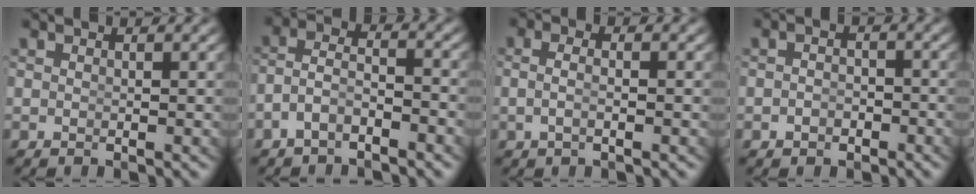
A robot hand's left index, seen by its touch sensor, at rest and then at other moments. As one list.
[{"total": 3.8, "force": [-2.0, 2.3, 2.2], "torque": [-0.050, -0.018, -0.033]}, {"total": 1.8, "force": [-0.7, 0.1, 1.6], "torque": [-0.037, -0.011, -0.006]}, {"total": 1.6, "force": [-1.2, 0.9, 0.5], "torque": [-0.004, -0.009, -0.018]}]